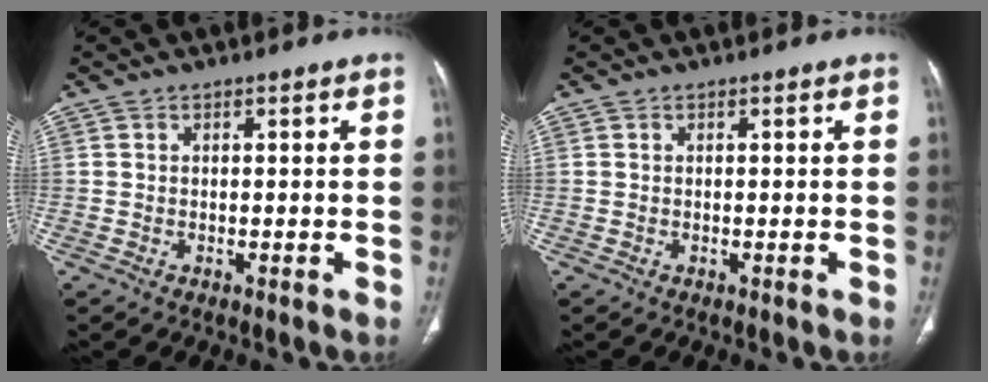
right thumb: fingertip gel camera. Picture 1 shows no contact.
{"total": 0.0}